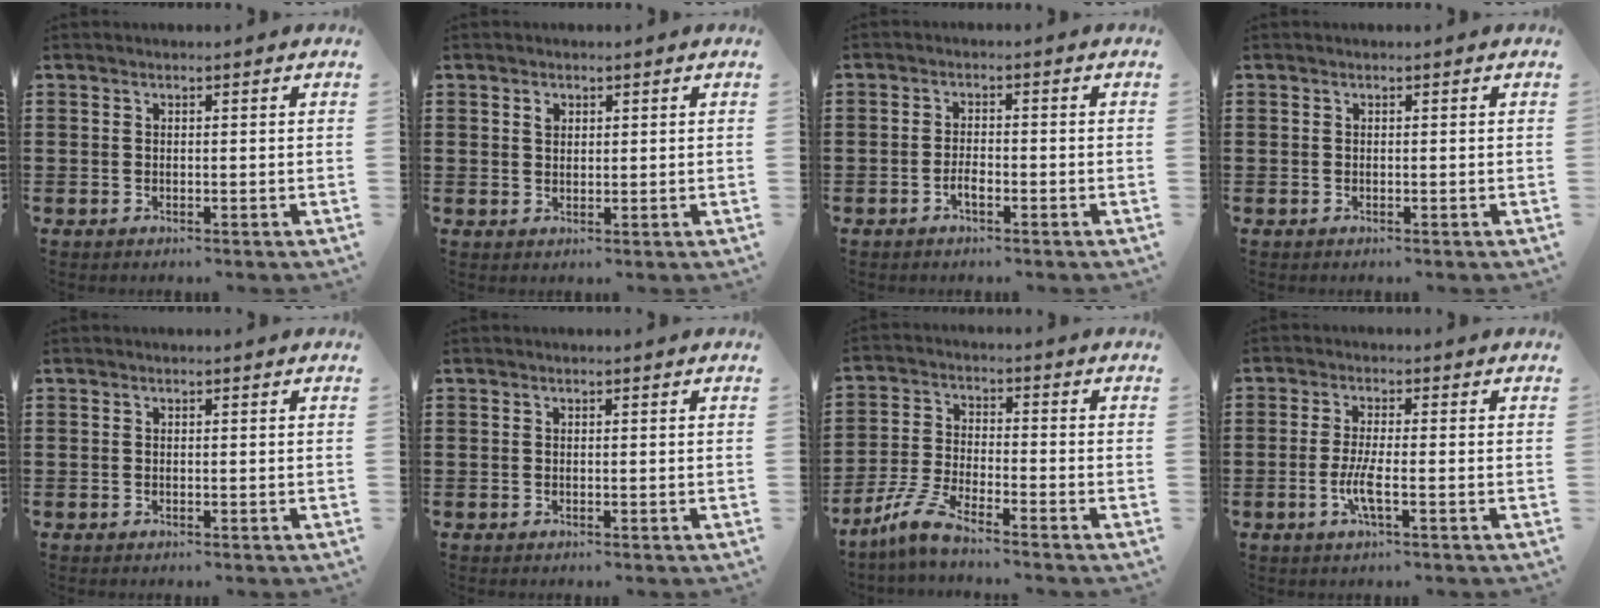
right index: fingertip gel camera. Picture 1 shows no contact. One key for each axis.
{"total": 1.4, "fx": 0.8, "fy": 0.9, "fz": 0.6, "tx": -0.015, "ty": 0.003, "tz": 0.015}
{"total": 2.2, "fx": -1.1, "fy": 0.7, "fz": 1.7, "tx": -0.032, "ty": 0.002, "tz": -0.021}
{"total": 0.0}
{"total": 0.0}
{"total": 0.0}
{"total": 6.2, "fx": -5.2, "fy": 0.2, "fz": 3.4, "tx": -0.097, "ty": -0.017, "tz": -0.108}
{"total": 4.3, "fx": -1.5, "fy": 0.6, "fz": 4.0, "tx": -0.089, "ty": -0.008, "tz": -0.034}